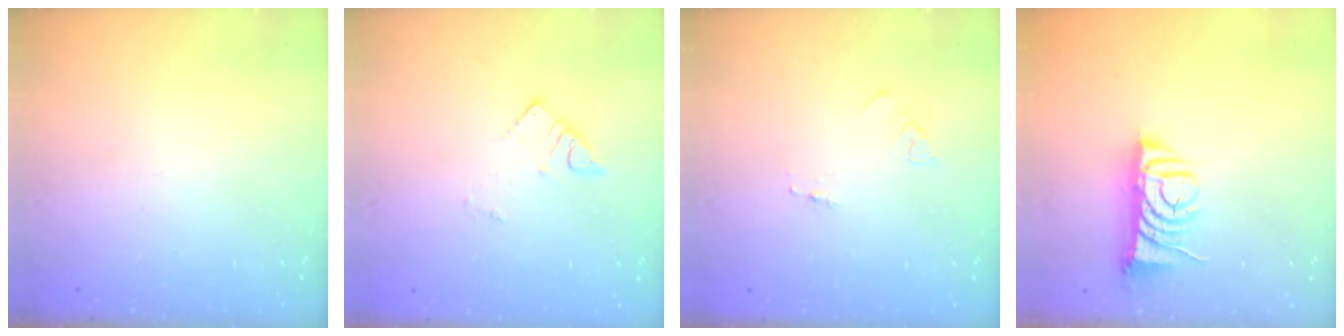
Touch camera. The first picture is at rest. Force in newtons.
{"total": 2.1, "press": 2.1, "slide": 0.3}
{"total": 1.6, "press": 1.6, "slide": 0.1}
{"total": 8.3, "press": 8.2, "slide": 1.2}